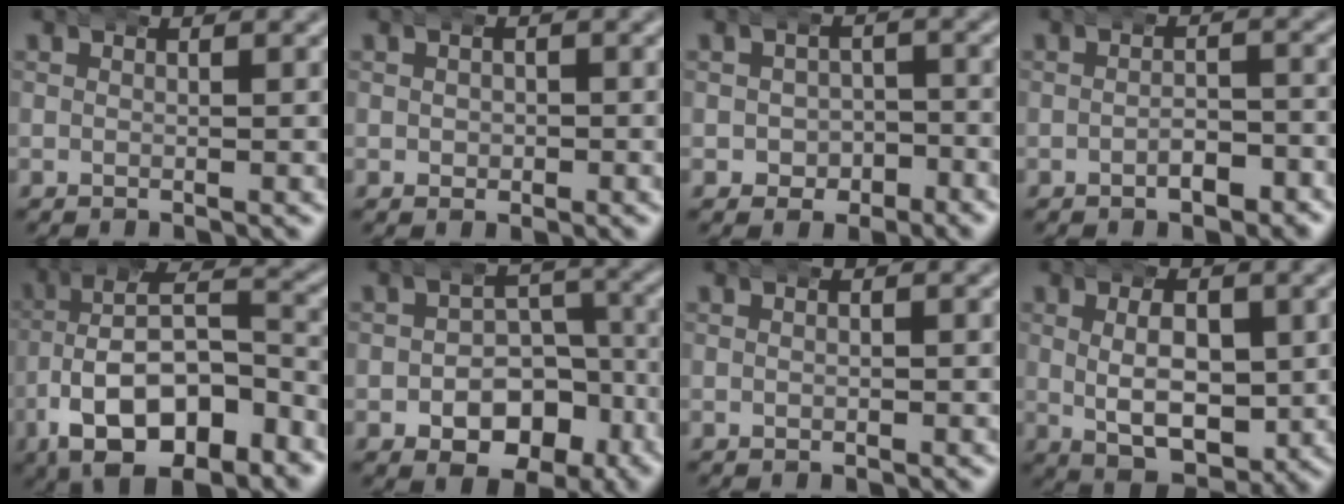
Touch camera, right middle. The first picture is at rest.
{"total": 1.2, "force": [-0.1, 1.1, 0.5], "torque": [-0.006, -0.003, 0.001]}
{"total": 3.1, "force": [-1.6, 2.5, 0.6], "torque": [0.004, -0.006, -0.028]}
{"total": 2.5, "force": [-1.8, 1.1, 1.2], "torque": [-0.012, -0.002, -0.036]}
{"total": 12.2, "force": [-3.5, 7.6, 8.9], "torque": [-0.156, -0.036, -0.035]}
{"total": 9.0, "force": [-4.8, 6.4, 4.2], "torque": [-0.043, -0.029, -0.065]}
{"total": 0.5, "force": [-0.1, 0.3, 0.4], "torque": [-0.006, -0.002, 0.000]}
{"total": 8.0, "force": [-0.7, 4.9, 6.4], "torque": [-0.091, -0.015, -0.003]}